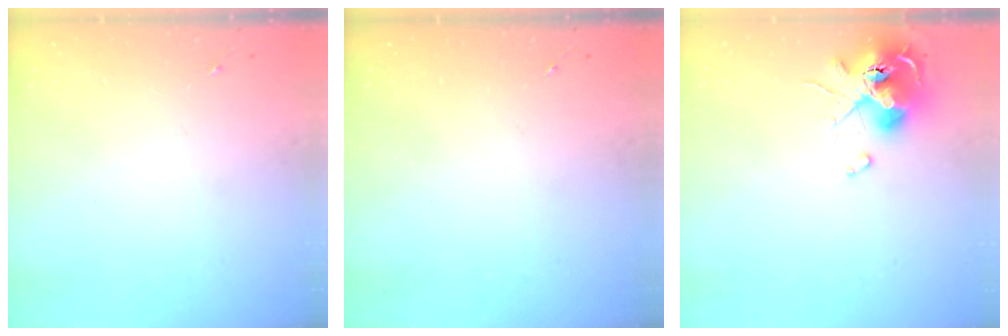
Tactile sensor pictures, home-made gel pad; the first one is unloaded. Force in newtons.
{"total": 0.0}
{"total": 13.7, "press": 13.6, "slide": 1.8}